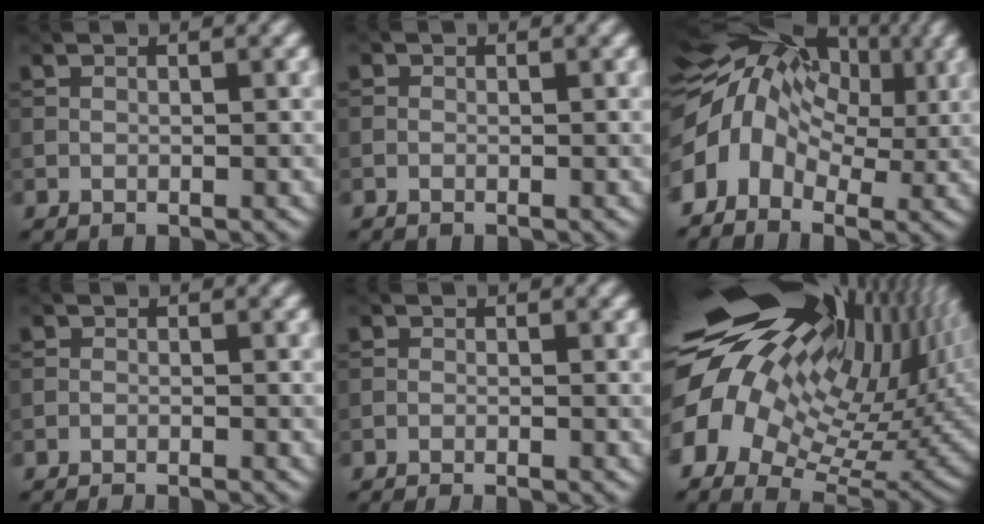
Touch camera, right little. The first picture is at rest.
{"total": 0.9, "force": [-0.8, 0.1, -0.4], "torque": [0.013, -0.007, -0.011]}
{"total": 12.1, "force": [0.1, 9.0, 8.2], "torque": [-0.133, 0.007, 0.001]}
{"total": 2.4, "force": [-2.4, 0.1, 0.3], "torque": [0.002, -0.005, -0.034]}
{"total": 2.1, "force": [-2.1, 0.1, 0.2], "torque": [0.007, -0.007, -0.029]}
{"total": 21.2, "force": [6.1, 12.1, 16.3], "torque": [-0.302, 0.003, 0.128]}